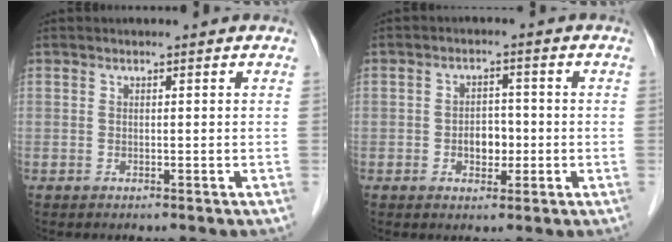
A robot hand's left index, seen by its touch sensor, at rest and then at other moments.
{"total": 3.6, "force": [-0.9, 2.5, 2.5], "torque": [-0.039, 0.007, -0.012]}